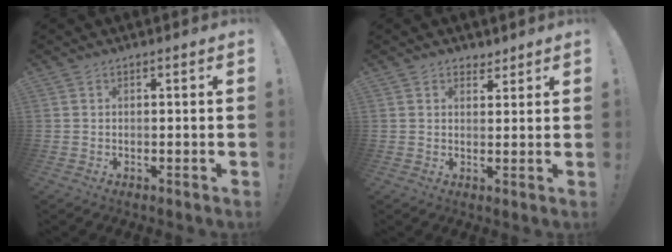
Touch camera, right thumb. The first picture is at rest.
{"total": 2.9, "force": [2.3, 1.8, 0.4], "torque": [0.004, -0.012, 0.041]}